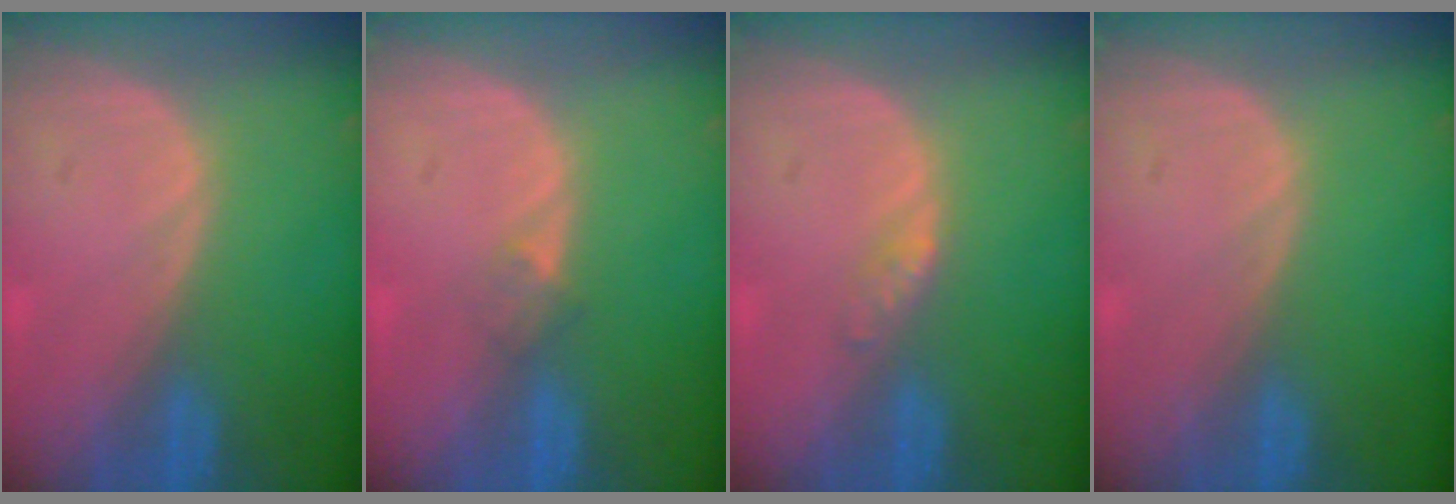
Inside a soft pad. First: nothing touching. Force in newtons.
{"total": 1.5, "press": 1.2, "slide": 1.0}
{"total": 1.4, "press": 1.4, "slide": 0.1}
{"total": 0.0}